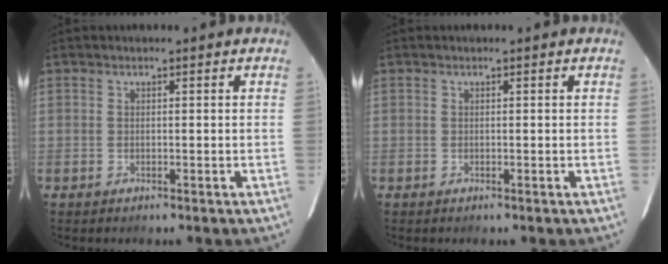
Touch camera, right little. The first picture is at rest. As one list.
[{"total": 0.0}]